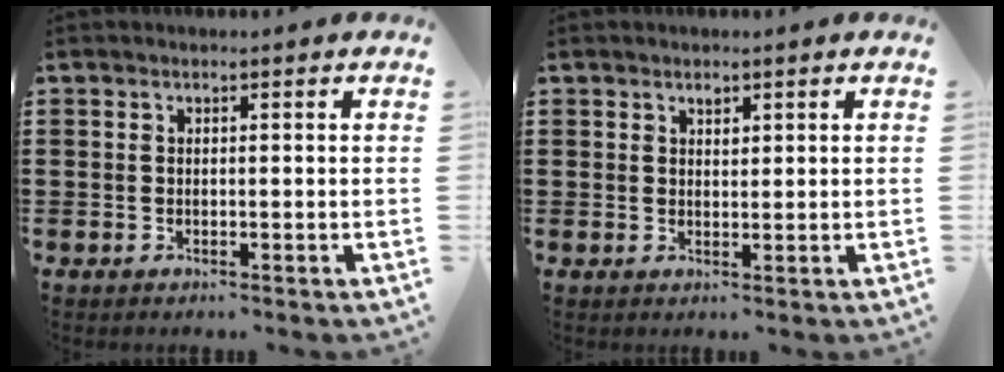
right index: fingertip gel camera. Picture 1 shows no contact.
{"total": 1.0, "force": [0.7, 0.6, 0.5], "torque": [-0.011, 0.003, 0.013]}